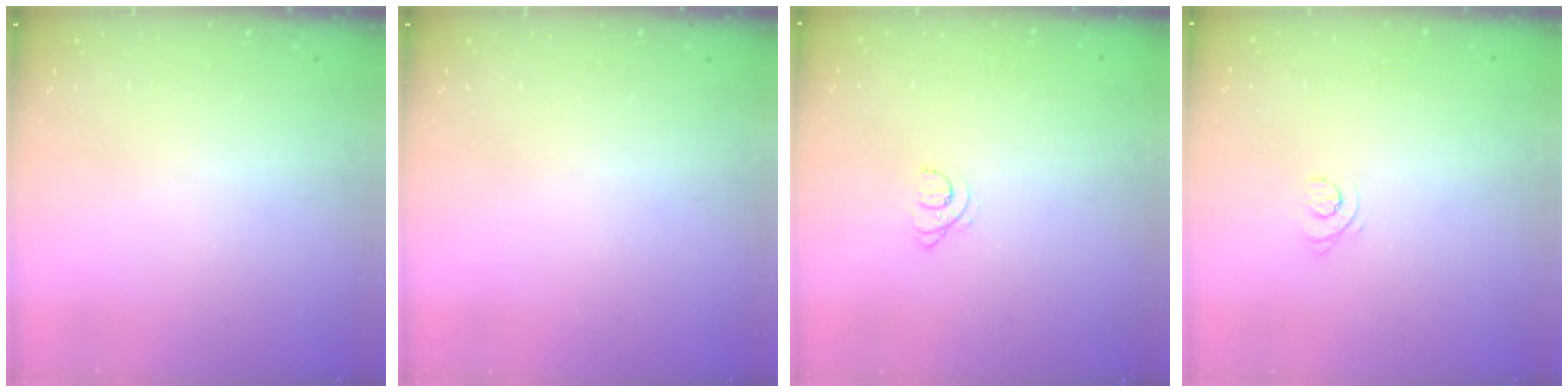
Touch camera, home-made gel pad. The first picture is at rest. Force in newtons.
{"total": 0.0}
{"total": 3.5, "press": 3.4, "slide": 0.4}
{"total": 2.9, "press": 2.9, "slide": 0.3}